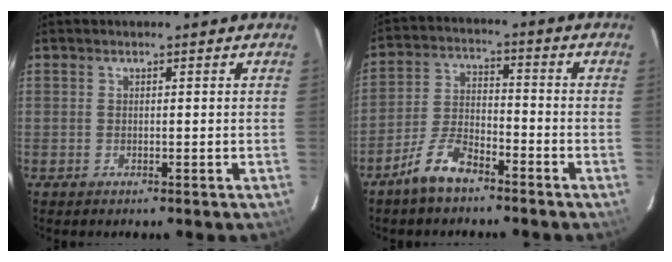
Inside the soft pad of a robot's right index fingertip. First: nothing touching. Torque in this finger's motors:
{"motor_torque": [0.79, -0.74, 0.11, -0.01]}